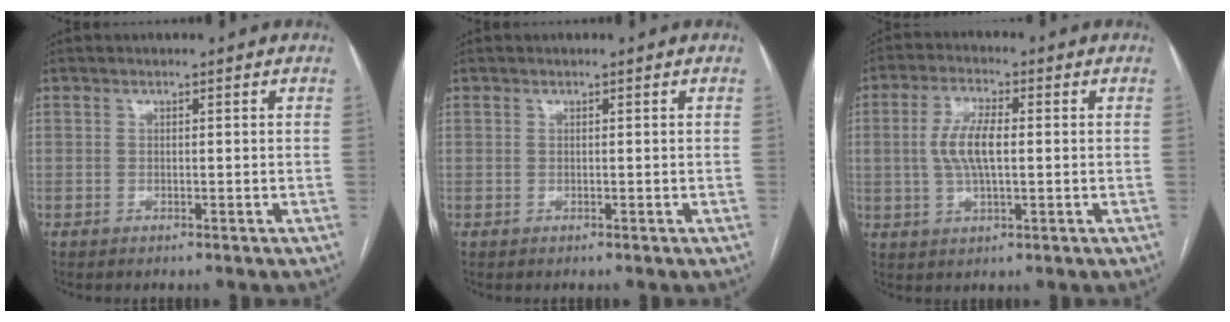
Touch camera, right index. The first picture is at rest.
{"total": 0.0}
{"total": 6.9, "force": [0.3, 2.2, 6.6], "torque": [-0.139, 0.007, 0.008]}